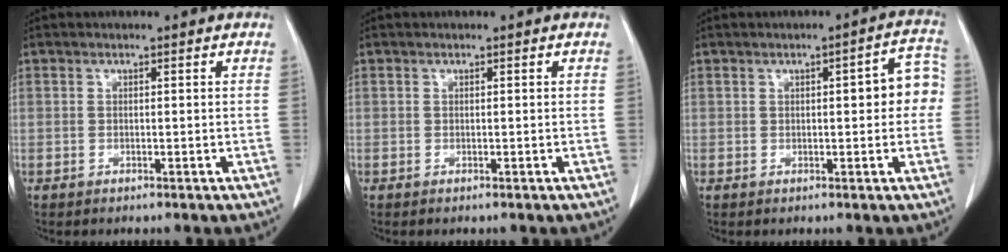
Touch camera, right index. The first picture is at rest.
{"total": 0.0}
{"total": 5.8, "force": [0.4, 1.8, 5.5], "torque": [-0.061, 0.022, 0.001]}